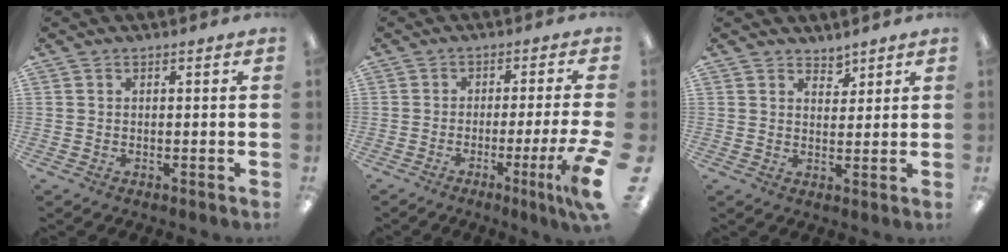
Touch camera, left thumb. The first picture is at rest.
{"total": 7.6, "force": [-2.9, -0.8, 7.0], "torque": [-0.111, -0.014, -0.046]}
{"total": 3.2, "force": [2.9, 1.5, 0.1], "torque": [0.007, -0.024, 0.052]}